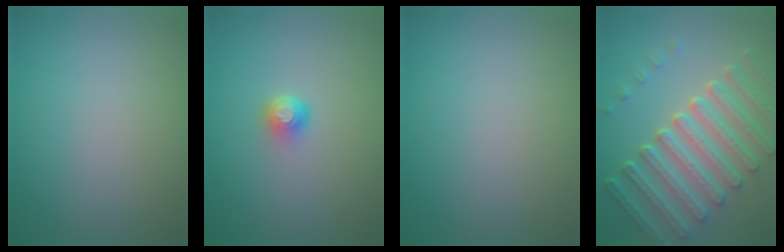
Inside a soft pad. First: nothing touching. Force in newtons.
{"total": 1.6, "press": 1.2, "slide": 1.1}
{"total": 0.0}
{"total": 7.6, "press": 5.7, "slide": 5.0}